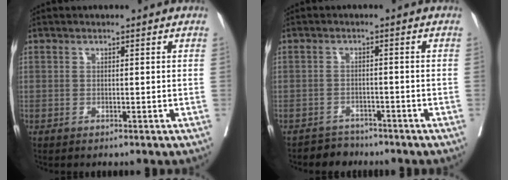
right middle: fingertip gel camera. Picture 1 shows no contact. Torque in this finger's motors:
{"motor_torque": [0.02, -0.04, -0.01, 0.00]}